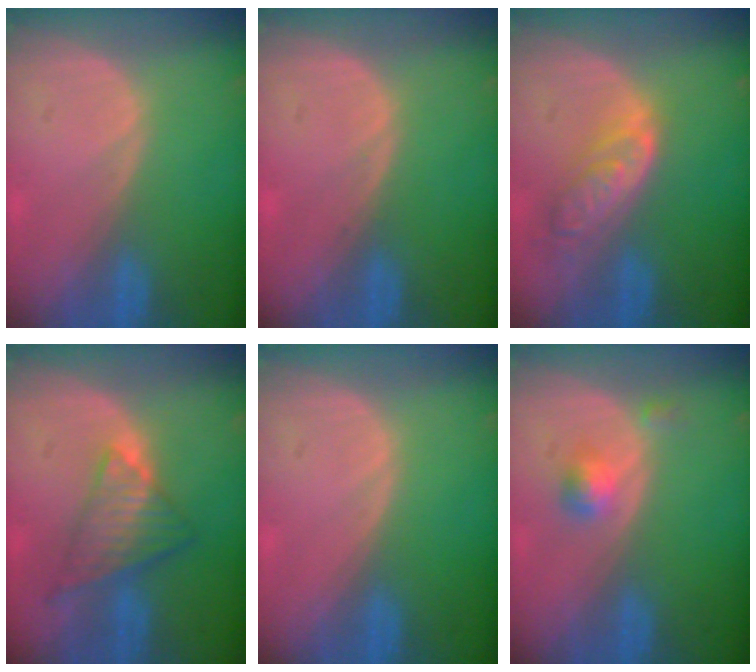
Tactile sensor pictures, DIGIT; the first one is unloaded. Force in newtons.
{"total": 0.5, "press": 0.1, "slide": 0.5}
{"total": 6.2, "press": 5.6, "slide": 2.7}
{"total": 7.4, "press": 6.4, "slide": 3.6}
{"total": 0.0}
{"total": 2.6, "press": 2.4, "slide": 1.1}